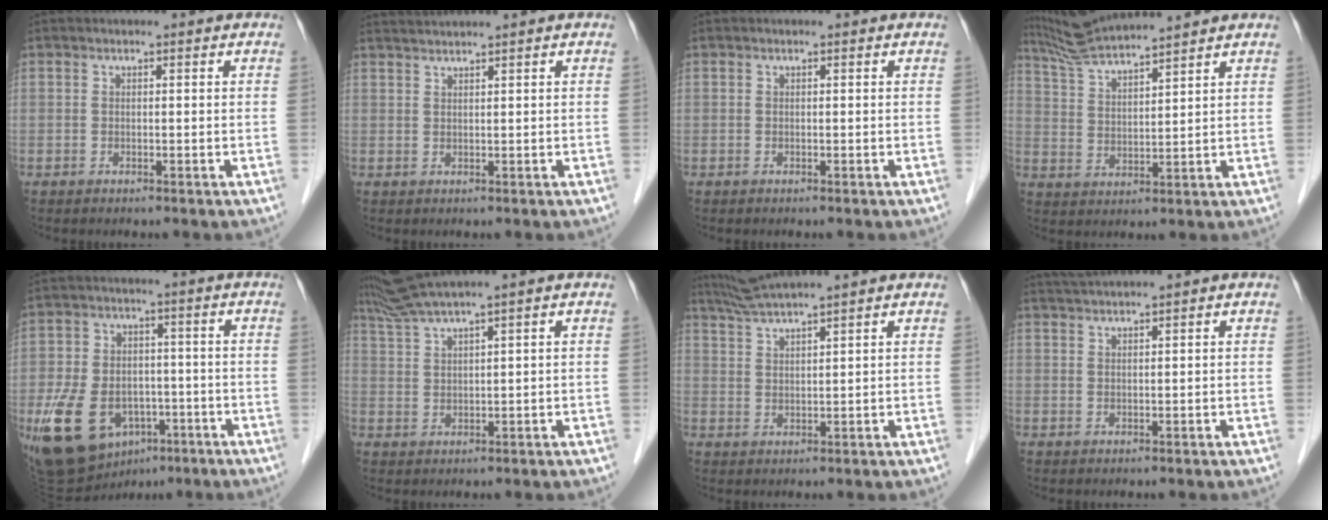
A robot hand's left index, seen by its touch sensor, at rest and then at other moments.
{"total": 2.5, "force": [2.2, -1.0, 0.6], "torque": [-0.014, 0.009, 0.049]}
{"total": 0.0}
{"total": 10.3, "force": [9.5, -0.7, 3.8], "torque": [-0.077, 0.027, 0.174]}
{"total": 15.0, "force": [-6.5, 10.0, 9.1], "torque": [-0.198, 0.001, -0.094]}
{"total": 4.8, "force": [3.9, -1.6, 2.2], "torque": [-0.061, 0.010, 0.089]}
{"total": 6.5, "force": [5.7, -1.5, 2.6], "torque": [-0.053, 0.020, 0.109]}
{"total": 3.1, "force": [2.6, -1.1, 1.1], "torque": [-0.028, 0.012, 0.059]}